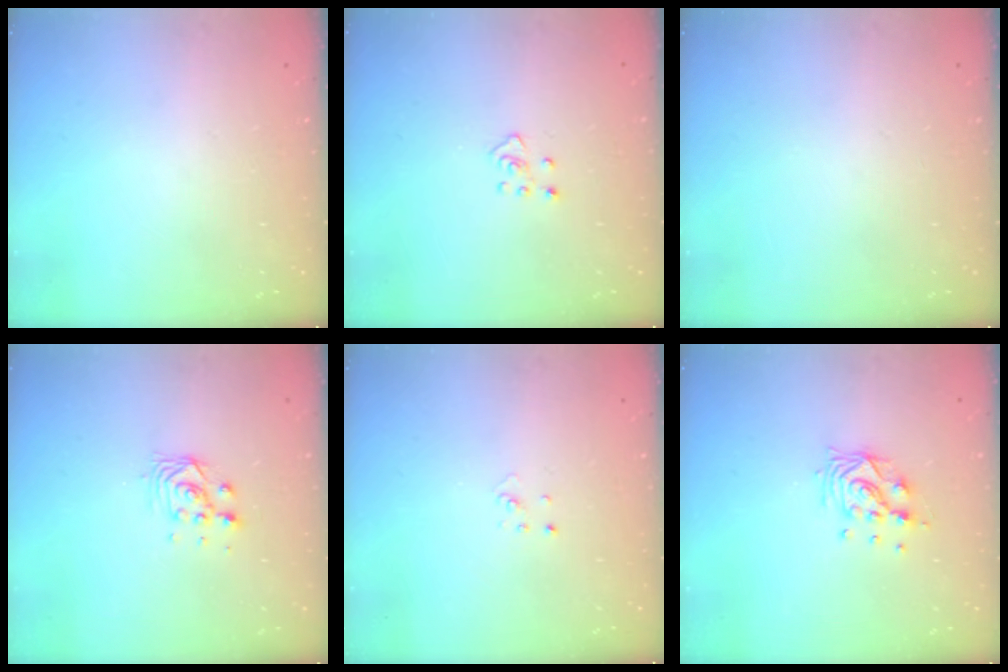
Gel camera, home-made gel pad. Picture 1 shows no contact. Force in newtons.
{"total": 3.5, "press": 3.4, "slide": 0.6}
{"total": 0.0}
{"total": 3.5, "press": 3.4, "slide": 0.8}
{"total": 2.1, "press": 2.1, "slide": 0.1}
{"total": 10.0, "press": 9.9, "slide": 1.2}